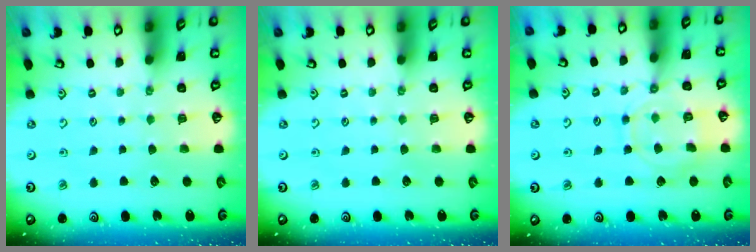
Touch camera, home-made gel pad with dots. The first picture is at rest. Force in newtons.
{"total": 0.0}
{"total": 11.2, "press": 11.1, "slide": 0.7}